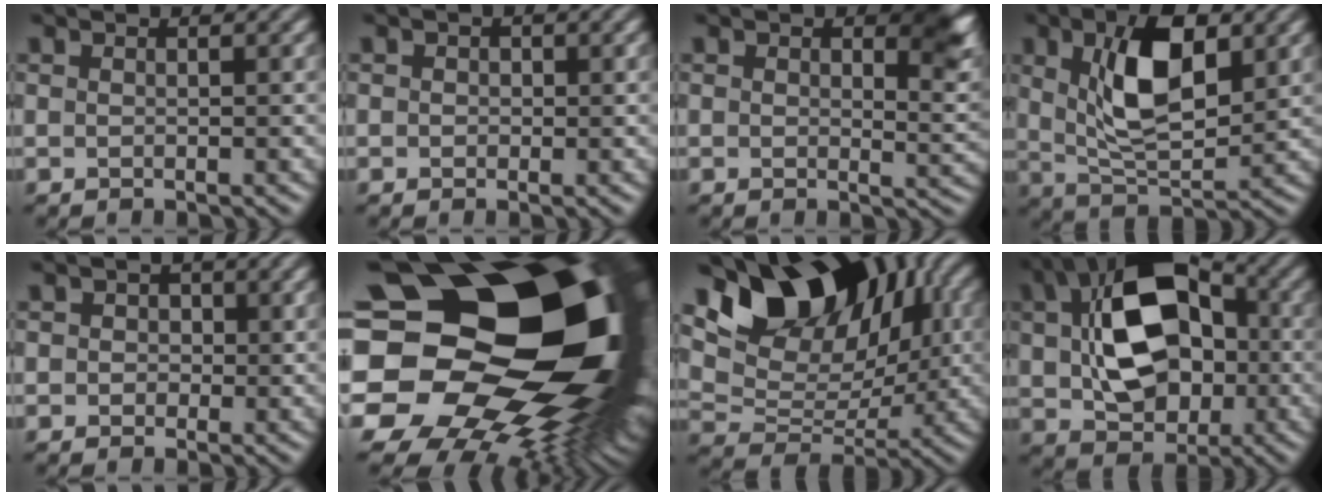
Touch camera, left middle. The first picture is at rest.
{"total": 0.8, "force": [0.2, 0.8, 0.1], "torque": [0.008, -0.002, -0.002]}
{"total": 4.2, "force": [1.7, 2.0, 3.3], "torque": [-0.029, -0.004, 0.022]}
{"total": 8.0, "force": [2.5, 3.5, 6.7], "torque": [-0.124, 0.008, 0.045]}
{"total": 2.1, "force": [0.5, 1.9, 0.6], "torque": [0.020, 0.012, -0.013]}
{"total": 23.8, "force": [0.5, 18.0, 15.5], "torque": [-0.273, -0.037, -0.011]}
{"total": 11.9, "force": [5.6, 7.2, 7.7], "torque": [-0.122, 0.008, 0.097]}
{"total": 12.9, "force": [1.9, 8.9, 9.2], "torque": [-0.180, -0.003, 0.042]}